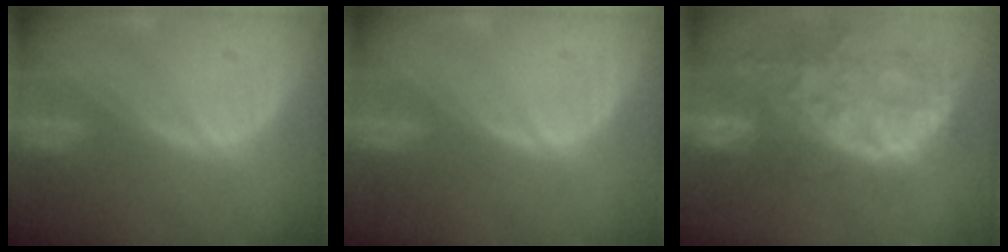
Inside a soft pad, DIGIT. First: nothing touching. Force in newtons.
{"total": 0.0}
{"total": 13.6, "press": 11.1, "slide": 7.8}